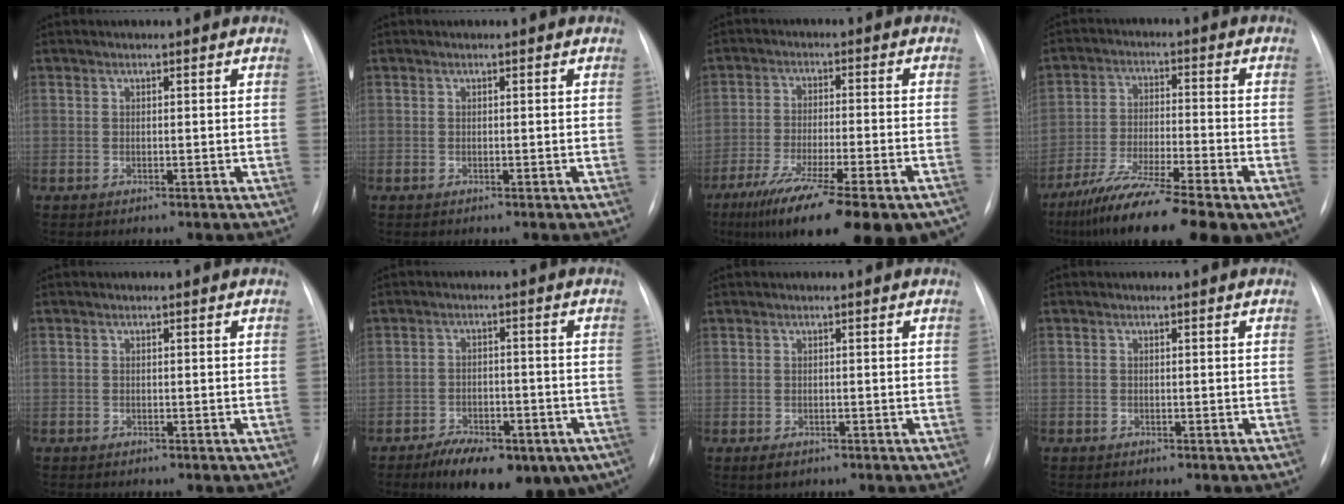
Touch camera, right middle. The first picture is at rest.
{"total": 0.0}
{"total": 22.4, "force": [-16.4, 3.6, 14.8], "torque": [-0.189, -0.033, -0.241]}
{"total": 15.6, "force": [-10.6, 1.9, 11.3], "torque": [-0.187, -0.034, -0.180]}
{"total": 0.8, "force": [-0.6, 0.5, 0.2], "torque": [-0.006, 0.003, -0.009]}
{"total": 15.3, "force": [-10.2, 7.0, 9.0], "torque": [-0.111, 0.012, -0.142]}
{"total": 1.9, "force": [-1.2, 1.1, 1.0], "torque": [-0.018, 0.000, -0.012]}
{"total": 0.9, "force": [-0.7, 0.6, 0.2], "torque": [-0.006, 0.003, -0.010]}